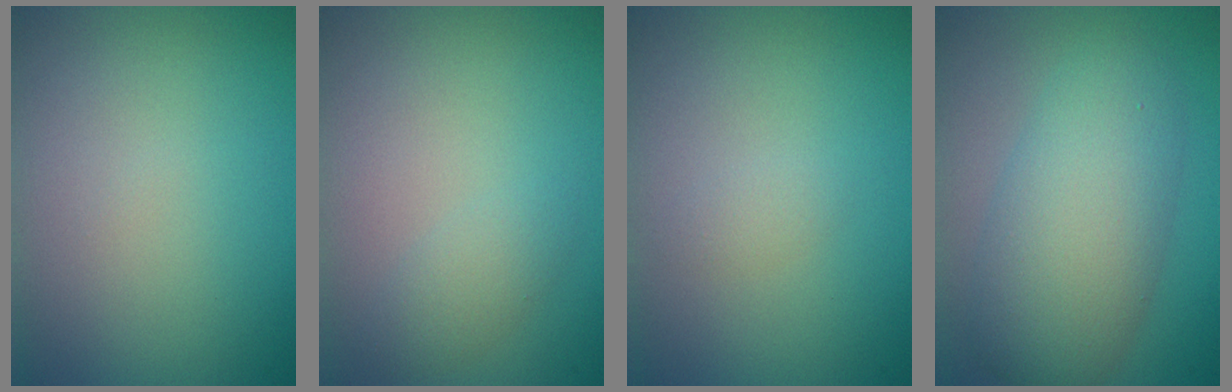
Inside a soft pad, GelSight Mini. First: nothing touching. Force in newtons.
{"total": 1.5, "press": 1.5, "slide": 0.1}
{"total": 0.8, "press": 0.8, "slide": 0.1}
{"total": 7.4, "press": 7.4, "slide": 0.3}